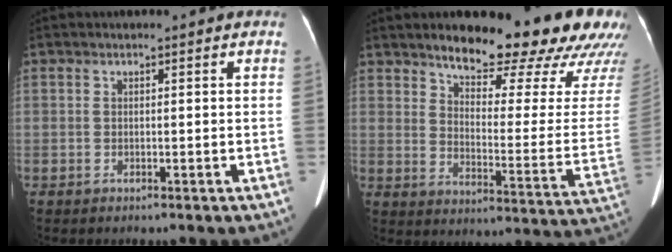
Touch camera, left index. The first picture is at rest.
{"total": 22.6, "force": [18.9, 3.8, 11.8], "torque": [-0.150, -0.075, 0.229]}